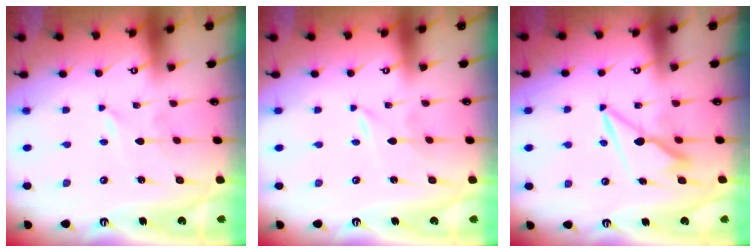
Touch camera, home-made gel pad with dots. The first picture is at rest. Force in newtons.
{"total": 0.0}
{"total": 9.3, "press": 9.2, "slide": 1.2}